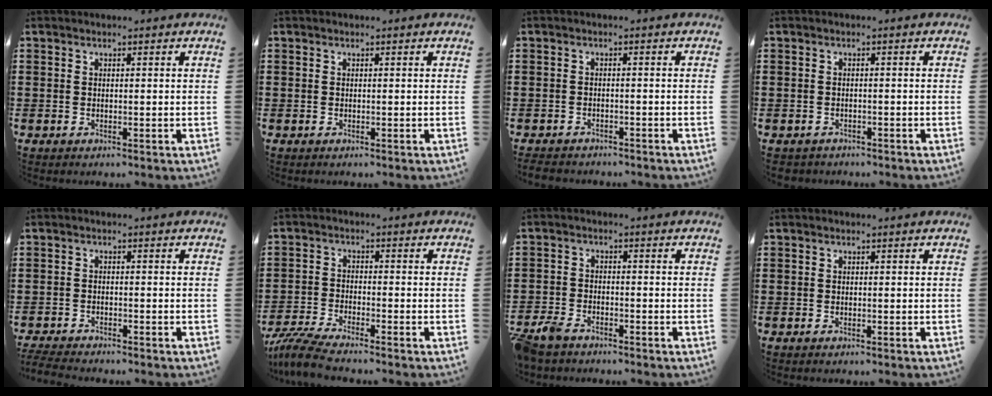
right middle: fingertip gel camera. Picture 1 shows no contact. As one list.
[{"total": 0.0}, {"total": 1.6, "force": [-1.6, 0.2, 0.0], "torque": [-0.007, -0.003, -0.034]}, {"total": 1.1, "force": [-1.0, 0.2, -0.2], "torque": [-0.002, -0.001, -0.024]}, {"total": 2.6, "force": [-2.6, 0.0, 0.3], "torque": [-0.016, -0.006, -0.055]}, {"total": 5.1, "force": [-4.6, 0.1, 2.0], "torque": [-0.062, -0.018, -0.095]}, {"total": 3.3, "force": [-3.1, 0.9, 0.7], "torque": [-0.044, -0.008, -0.073]}, {"total": 0.0}]